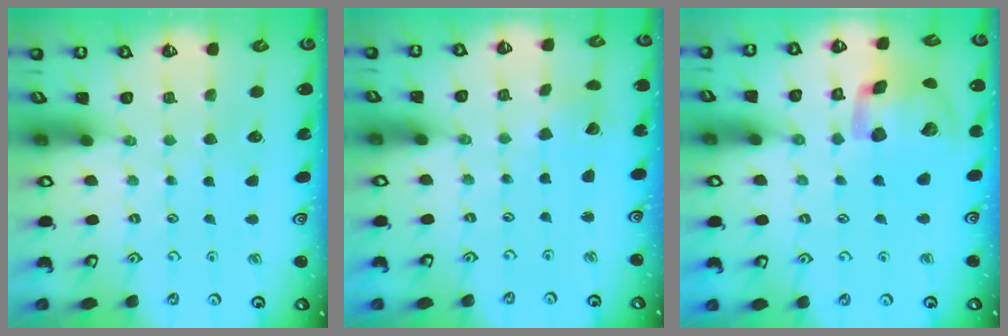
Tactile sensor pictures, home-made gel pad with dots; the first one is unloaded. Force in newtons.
{"total": 2.6, "press": 2.6, "slide": 0.3}
{"total": 18.1, "press": 17.9, "slide": 2.9}